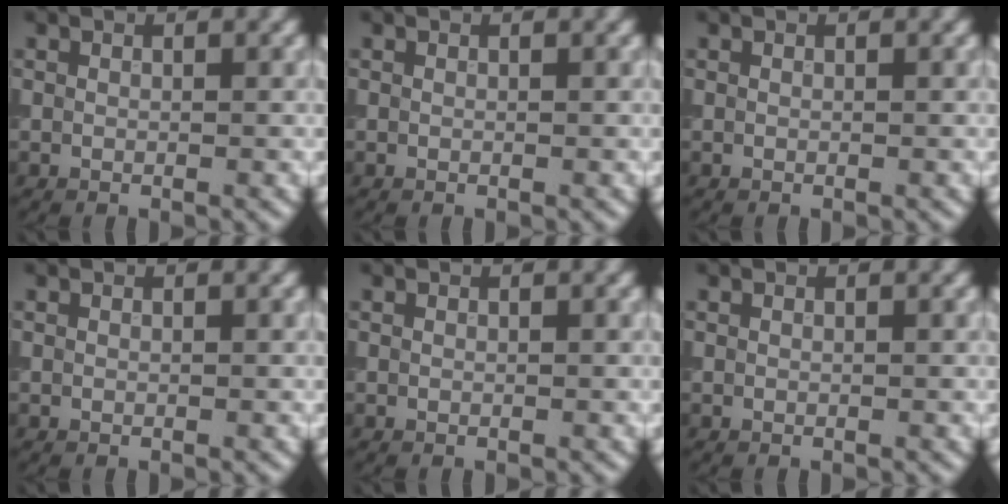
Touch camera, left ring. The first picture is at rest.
{"total": 0.0}
{"total": 0.0}
{"total": 0.0}
{"total": 0.0}
{"total": 0.0}